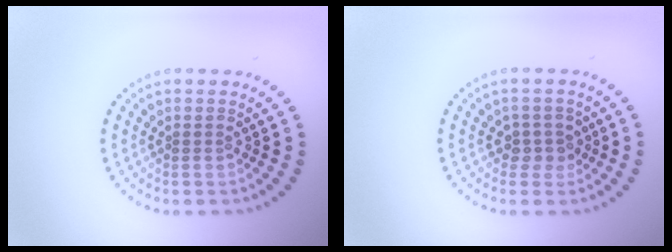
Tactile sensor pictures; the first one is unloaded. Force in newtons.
{"total": 1.8, "press": 1.5, "slide": 0.9}